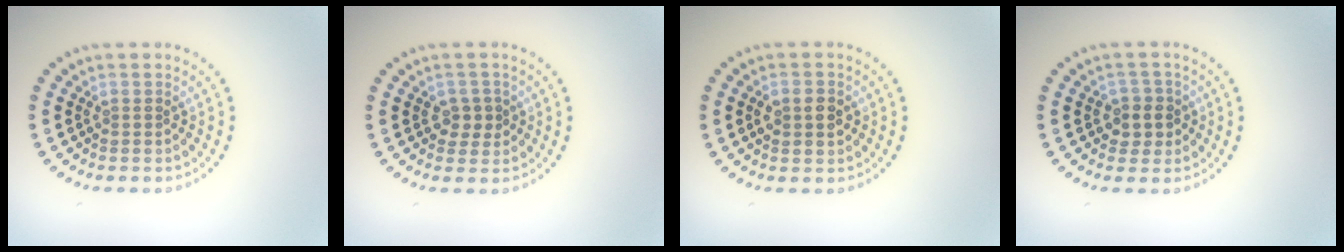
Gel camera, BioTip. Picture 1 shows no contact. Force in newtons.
{"total": 1.8, "press": 1.8, "slide": 0.6}
{"total": 2.9, "press": 2.9, "slide": 0.2}
{"total": 2.3, "press": 2.1, "slide": 0.9}